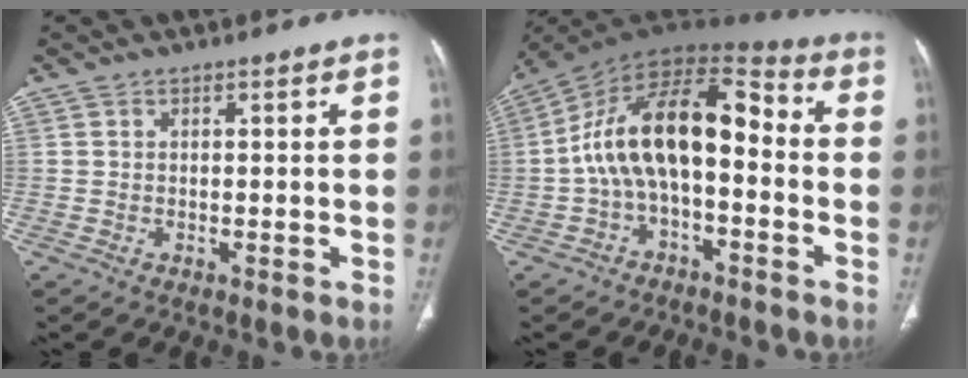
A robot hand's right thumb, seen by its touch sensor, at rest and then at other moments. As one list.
[{"total": 16.6, "force": [-1.6, 8.7, 14.0], "torque": [-0.226, 0.065, -0.038]}]